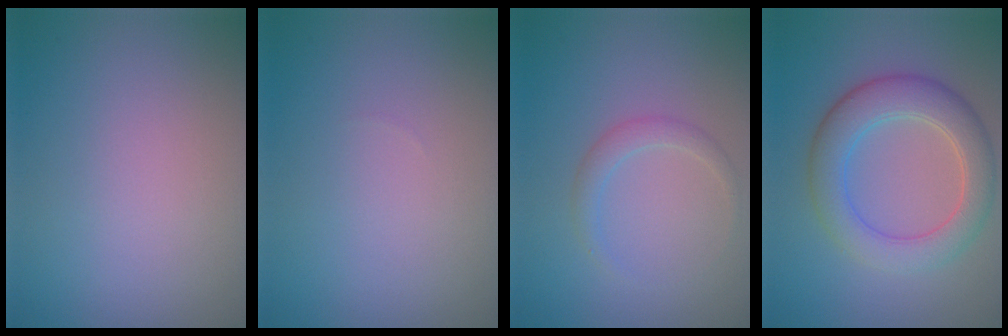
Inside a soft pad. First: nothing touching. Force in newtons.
{"total": 0.0}
{"total": 1.5, "press": 1.5, "slide": 0.1}
{"total": 5.5, "press": 5.5, "slide": 0.1}